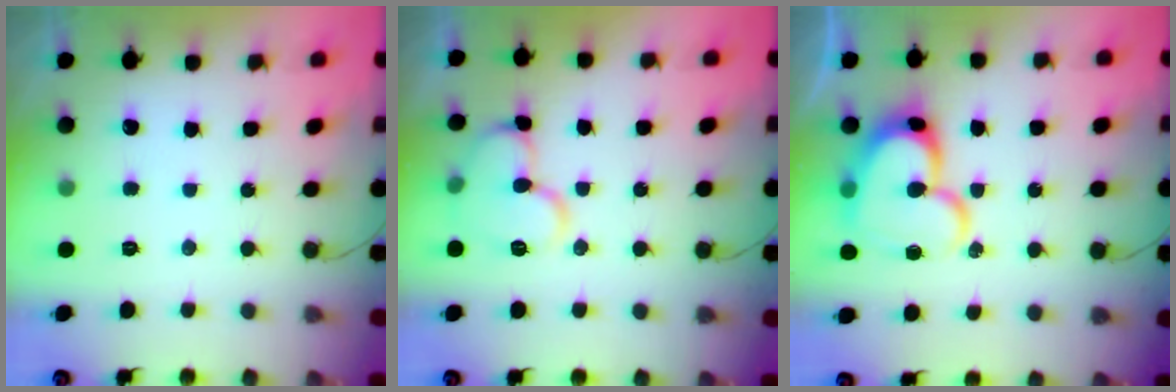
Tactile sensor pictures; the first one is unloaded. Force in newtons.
{"total": 10.8, "press": 10.8, "slide": 0.3}
{"total": 18.4, "press": 18.3, "slide": 1.9}